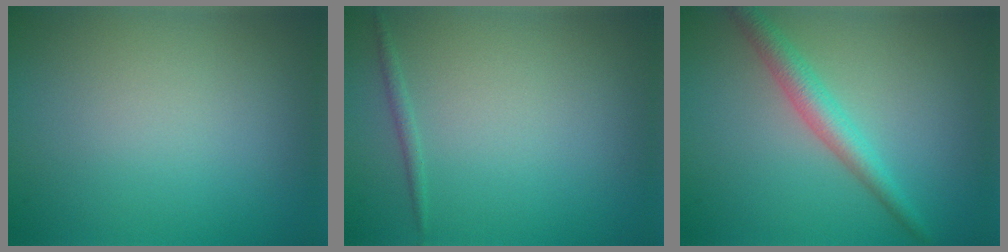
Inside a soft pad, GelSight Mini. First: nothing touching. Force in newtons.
{"total": 0.7, "press": 0.7, "slide": 0.0}
{"total": 2.9, "press": 2.9, "slide": 0.0}